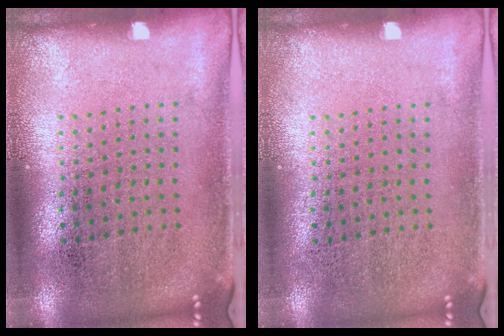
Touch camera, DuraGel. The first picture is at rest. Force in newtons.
{"total": 0.0}